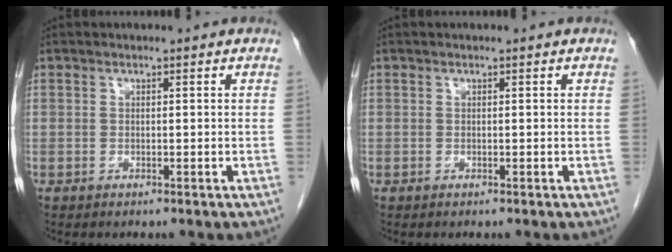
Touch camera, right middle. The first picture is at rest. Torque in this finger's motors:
{"motor_torque": [0.04, -0.05, -0.02, -0.01]}